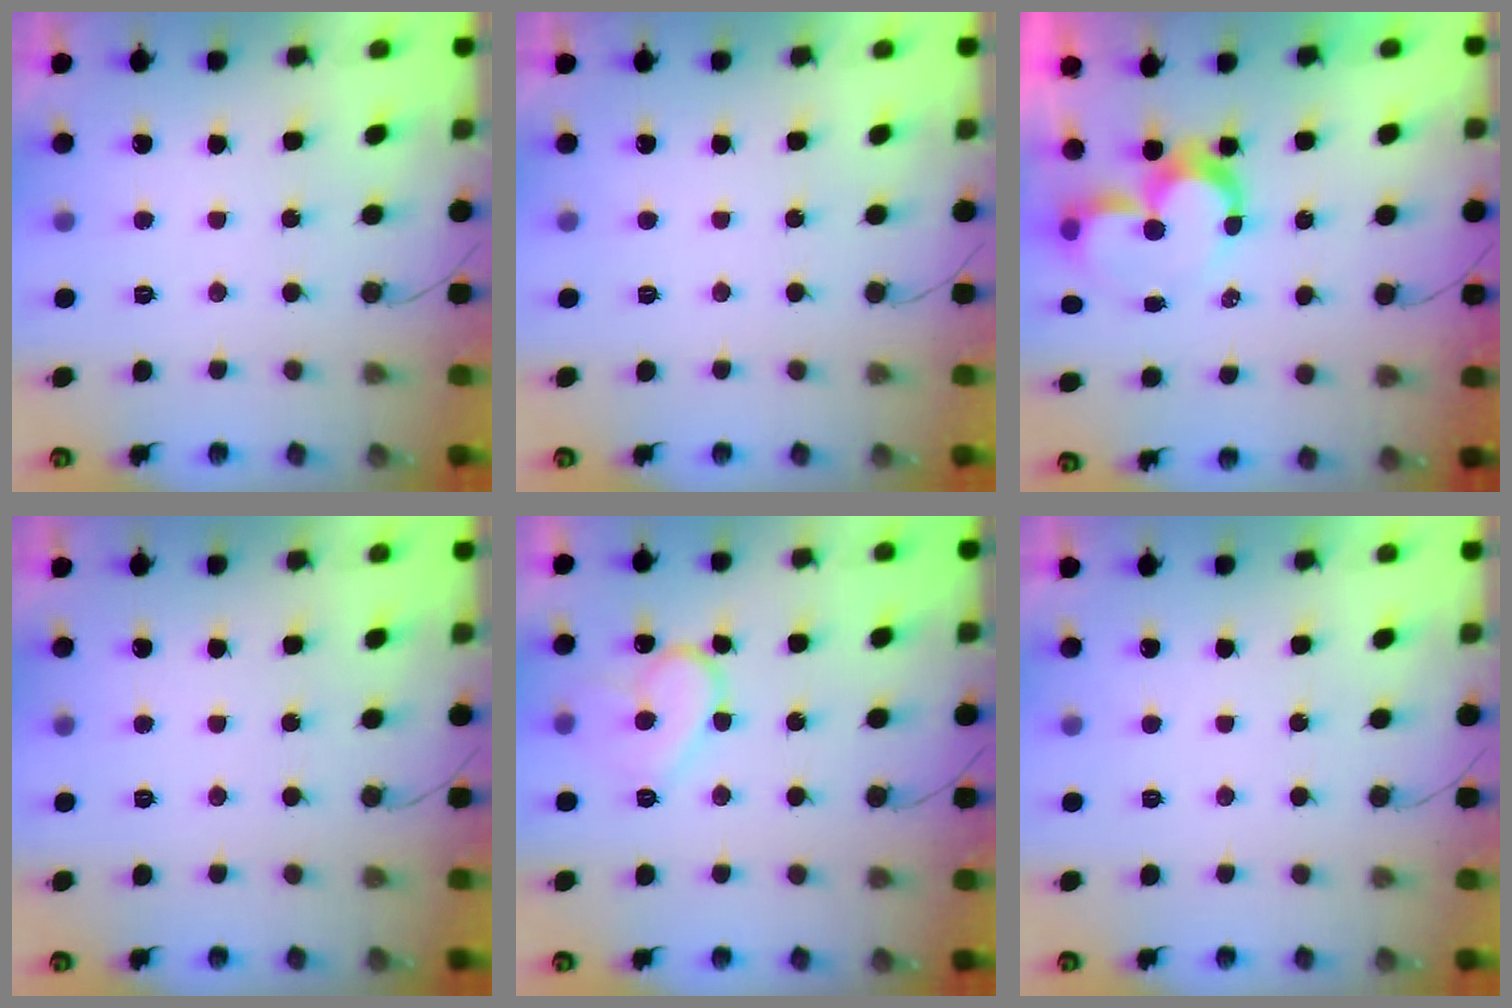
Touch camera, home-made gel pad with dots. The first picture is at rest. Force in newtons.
{"total": 1.8, "press": 1.8, "slide": 0.1}
{"total": 9.1, "press": 9.1, "slide": 0.7}
{"total": 0.0}
{"total": 12.4, "press": 12.3, "slide": 1.3}
{"total": 1.7, "press": 1.7, "slide": 0.0}